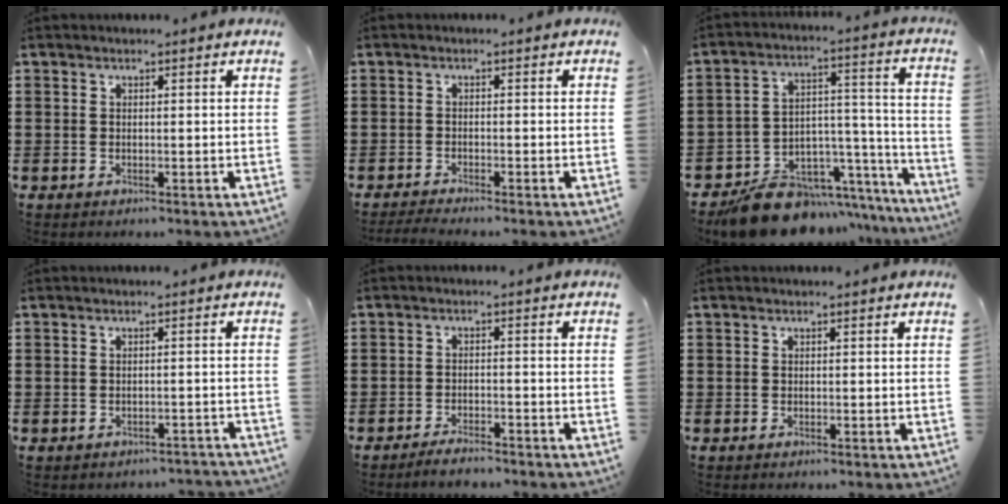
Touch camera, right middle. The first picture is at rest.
{"total": 1.4, "force": [-1.3, 0.0, 0.5], "torque": [-0.008, -0.001, -0.023]}
{"total": 10.3, "force": [-8.8, 4.8, 2.2], "torque": [-0.034, 0.041, -0.157]}
{"total": 1.2, "force": [-1.2, 0.2, 0.2], "torque": [-0.009, 0.000, -0.024]}
{"total": 2.6, "force": [-2.4, 0.2, 0.9], "torque": [-0.017, 0.002, -0.047]}
{"total": 0.0}